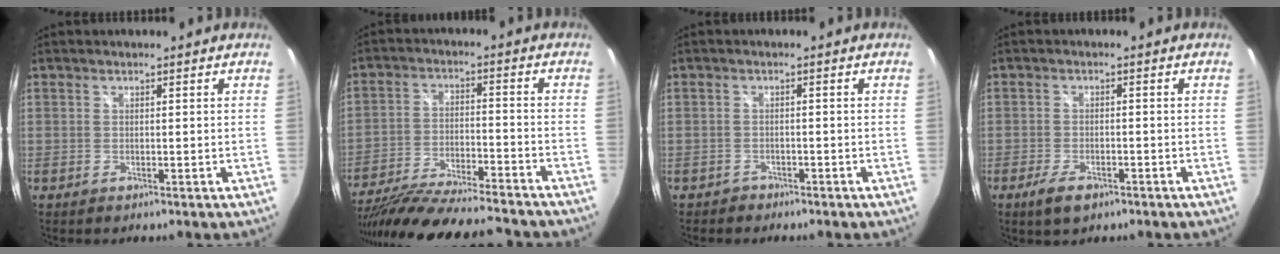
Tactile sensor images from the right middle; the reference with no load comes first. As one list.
[{"total": 22.7, "force": [-19.7, 3.0, 10.8], "torque": [-0.204, -0.048, -0.309]}, {"total": 1.9, "force": [-1.3, 1.3, 0.1], "torque": [-0.008, 0.004, -0.019]}, {"total": 4.5, "force": [-2.9, 2.0, 2.9], "torque": [-0.069, -0.009, -0.050]}]